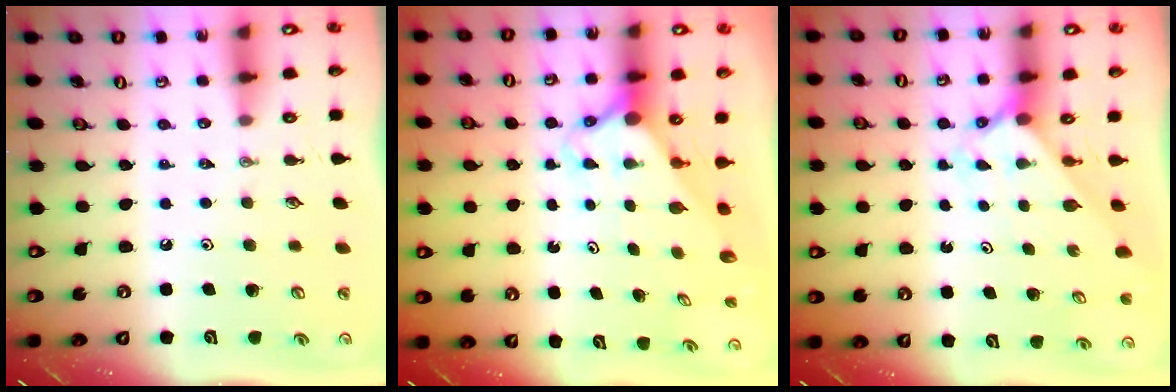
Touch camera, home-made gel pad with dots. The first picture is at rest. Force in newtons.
{"total": 2.5, "press": 2.5, "slide": 0.2}
{"total": 1.9, "press": 1.9, "slide": 0.2}